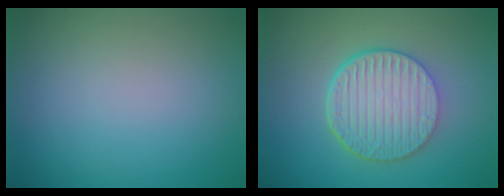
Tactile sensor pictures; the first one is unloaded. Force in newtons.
{"total": 6.6, "press": 4.8, "slide": 4.6}